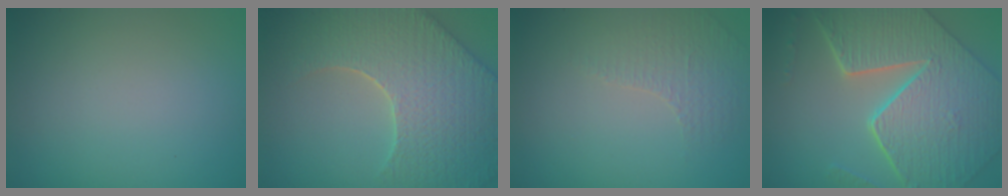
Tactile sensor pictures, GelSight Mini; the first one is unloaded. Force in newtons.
{"total": 8.3, "press": 6.4, "slide": 5.2}
{"total": 1.3, "press": 0.9, "slide": 0.9}
{"total": 9.6, "press": 7.1, "slide": 6.5}